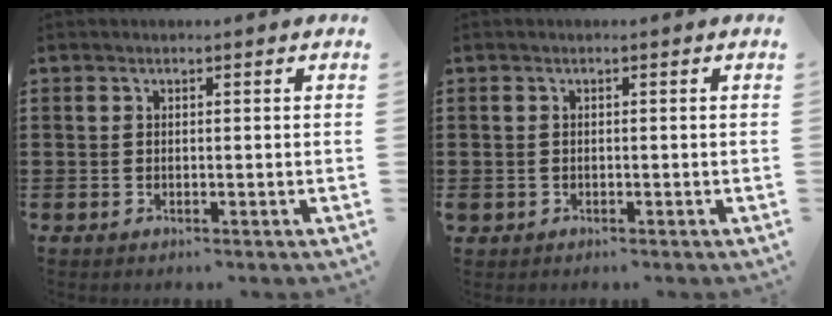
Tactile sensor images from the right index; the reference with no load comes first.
{"total": 0.5, "force": [-0.2, 0.5, 0.0], "torque": [-0.002, 0.004, -0.006]}